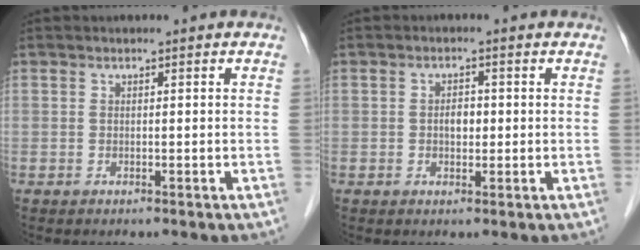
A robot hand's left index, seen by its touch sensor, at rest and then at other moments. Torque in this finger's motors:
{"motor_torque": [0.06, 0.01, 0.01, 0.02]}